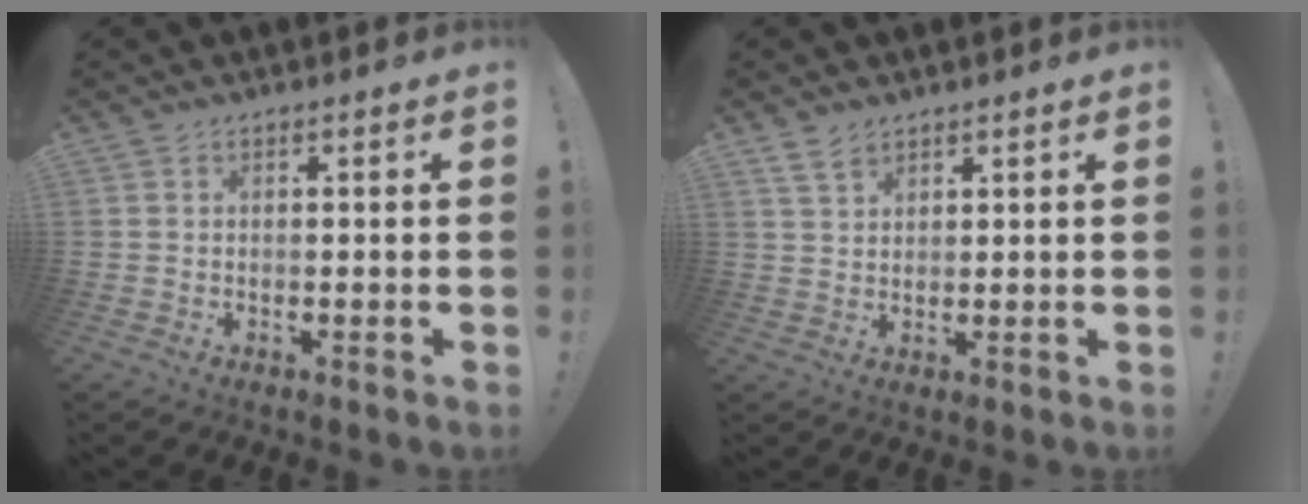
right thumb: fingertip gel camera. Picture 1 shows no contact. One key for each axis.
{"total": 4.2, "fx": 3.2, "fy": 2.2, "fz": 1.7, "tx": -0.032, "ty": -0.013, "tz": 0.061}